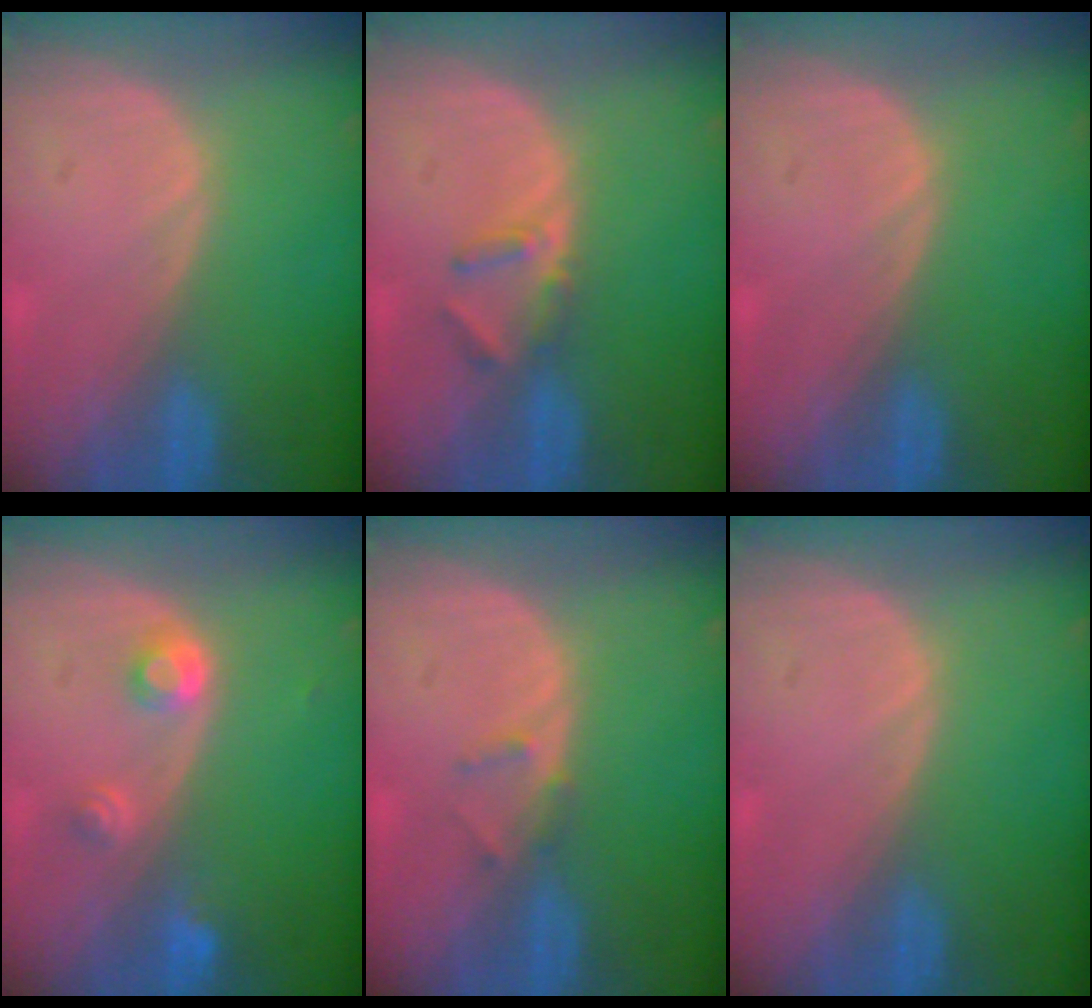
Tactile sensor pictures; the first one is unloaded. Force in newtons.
{"total": 2.9, "press": 2.6, "slide": 1.1}
{"total": 0.0}
{"total": 2.9, "press": 2.9, "slide": 0.5}
{"total": 1.3, "press": 1.1, "slide": 0.8}
{"total": 0.0}